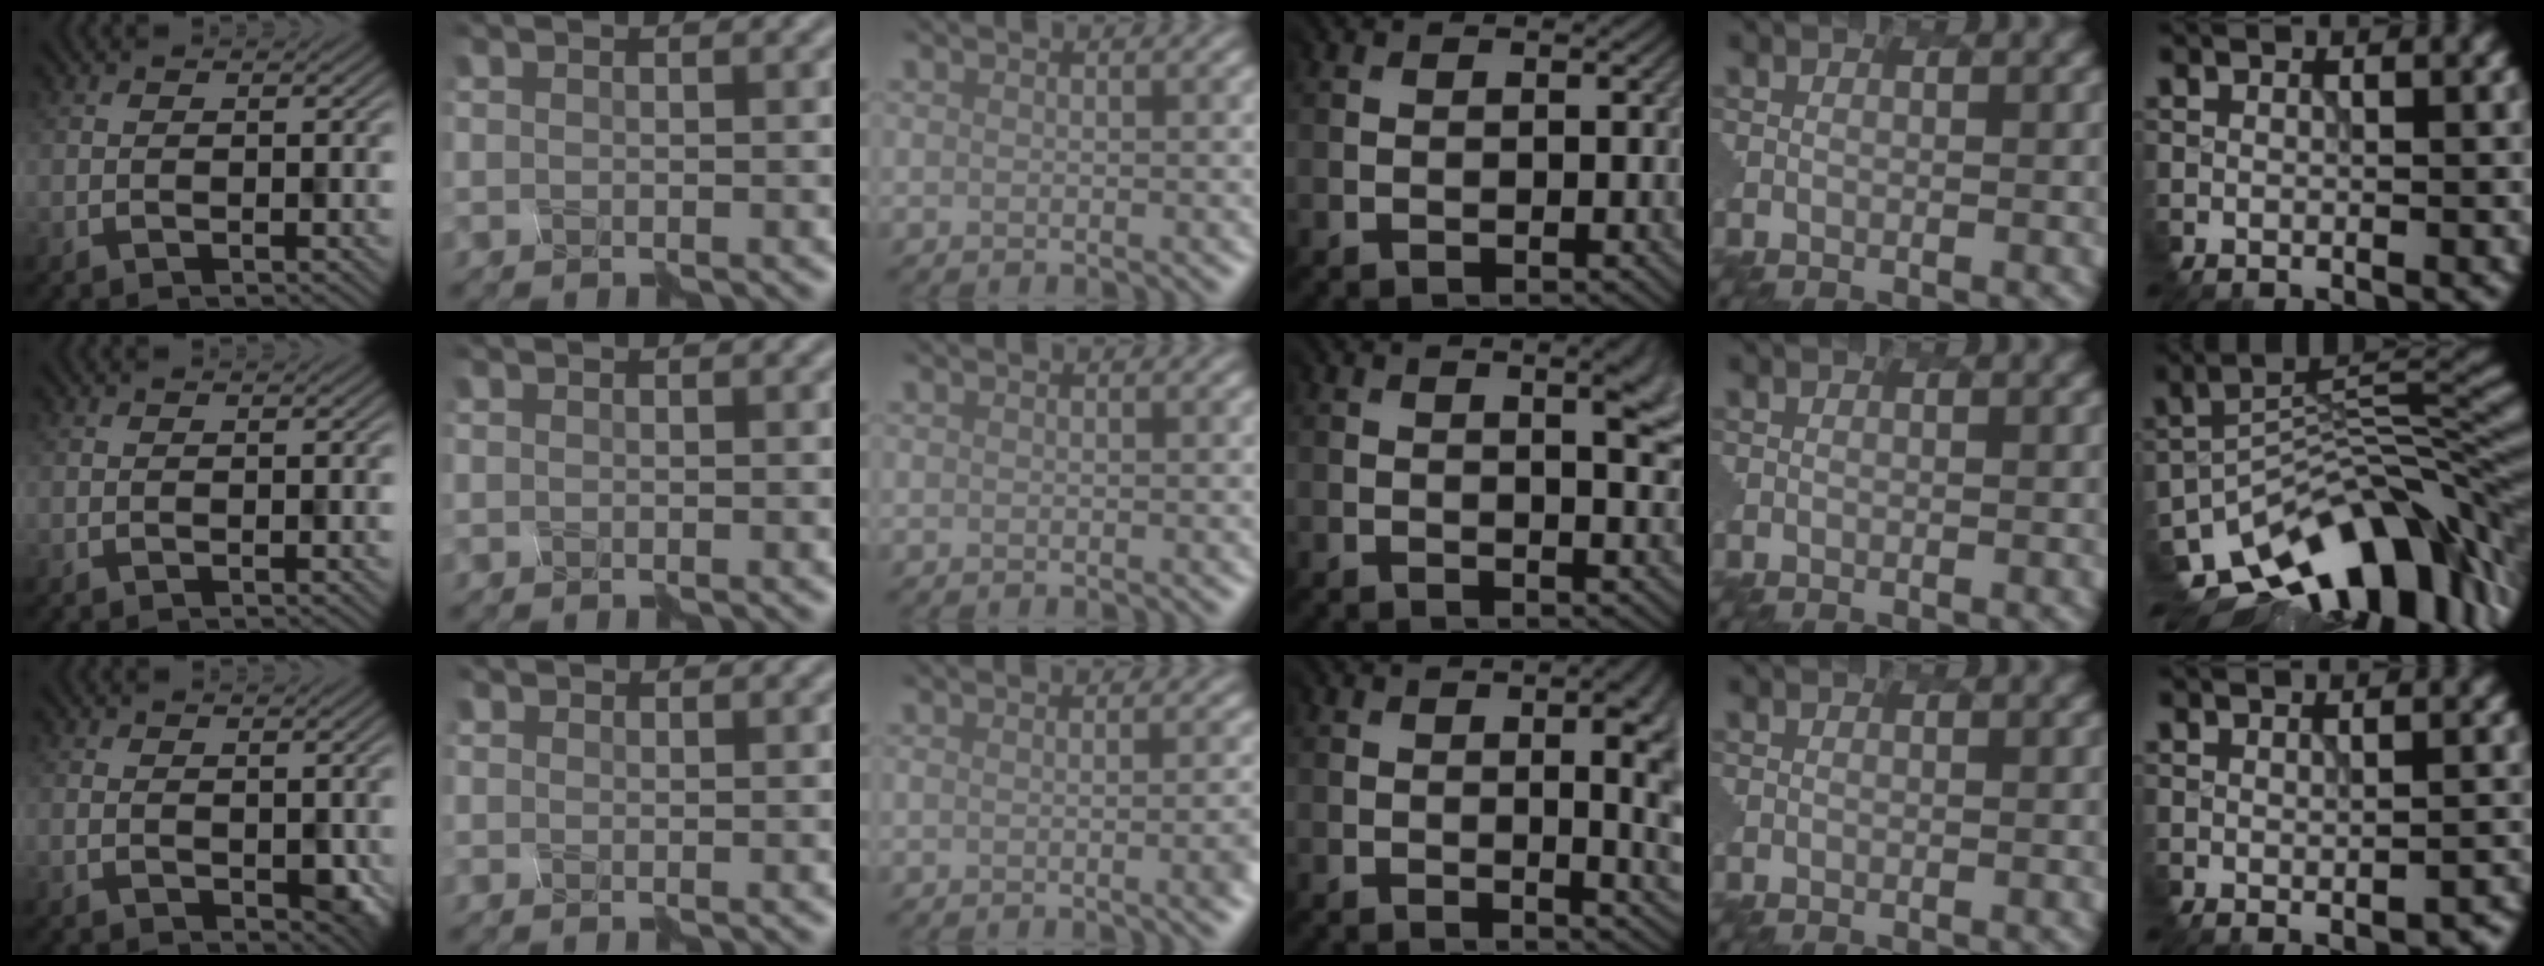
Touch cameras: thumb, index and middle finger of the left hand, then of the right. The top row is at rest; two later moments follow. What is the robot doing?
{"motion": "disassemble", "object": "spray bottle"}